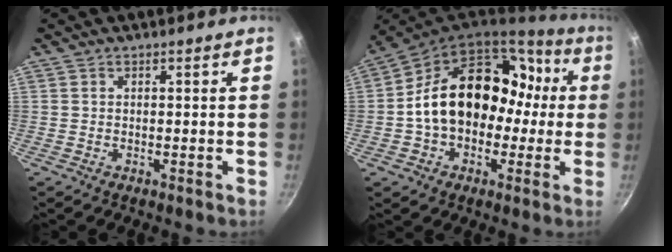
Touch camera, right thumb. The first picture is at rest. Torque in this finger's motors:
{"motor_torque": [1.12, 3.89, 2.00, -0.20, 0.21]}